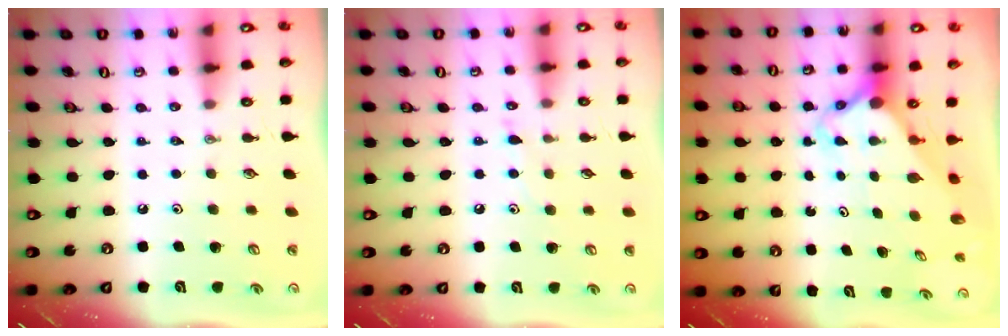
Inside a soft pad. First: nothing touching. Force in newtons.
{"total": 6.0, "press": 5.9, "slide": 0.7}
{"total": 3.5, "press": 3.5, "slide": 0.3}